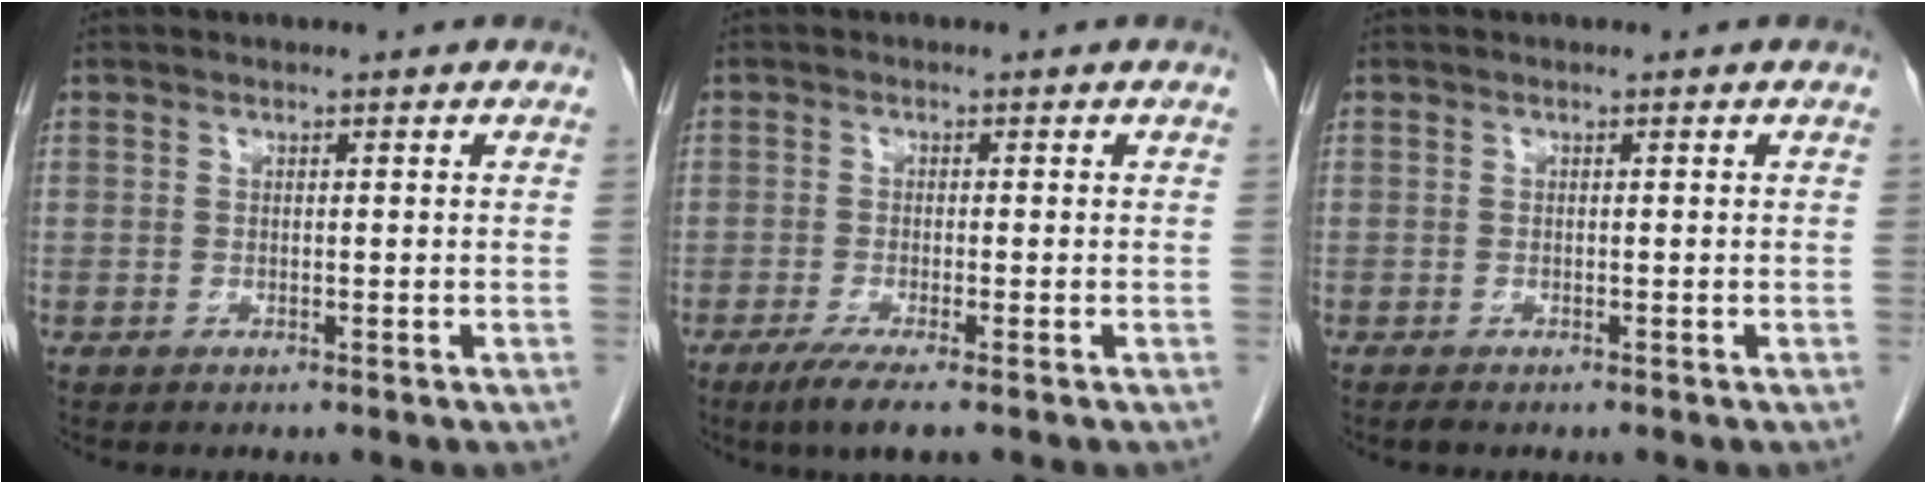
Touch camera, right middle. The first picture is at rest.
{"total": 4.1, "force": [-2.7, 0.0, 3.2], "torque": [-0.060, -0.014, -0.051]}
{"total": 0.5, "force": [-0.5, 0.0, 0.3], "torque": [-0.011, -0.002, -0.009]}